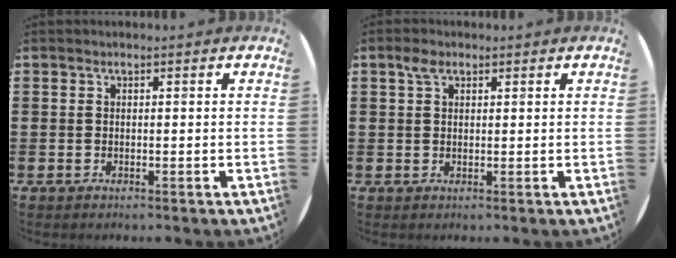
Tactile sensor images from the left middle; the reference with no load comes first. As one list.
[{"total": 2.0, "force": [1.3, 1.1, 1.1], "torque": [-0.016, 0.002, 0.022]}]